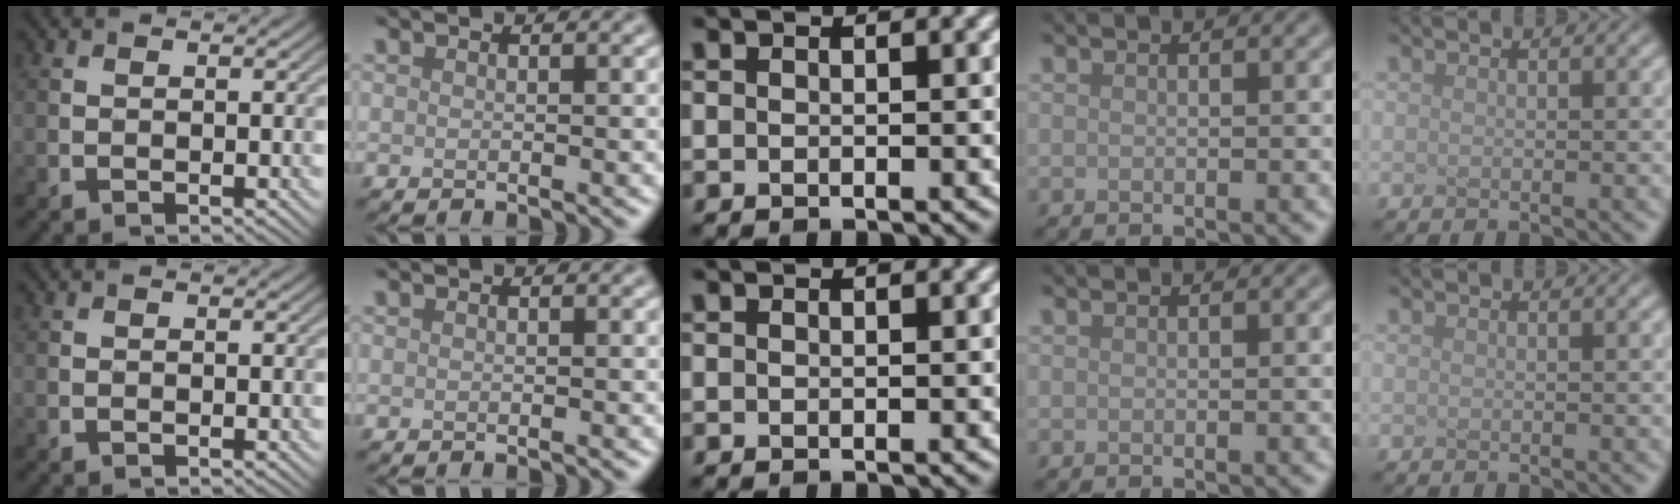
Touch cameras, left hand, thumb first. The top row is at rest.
{}